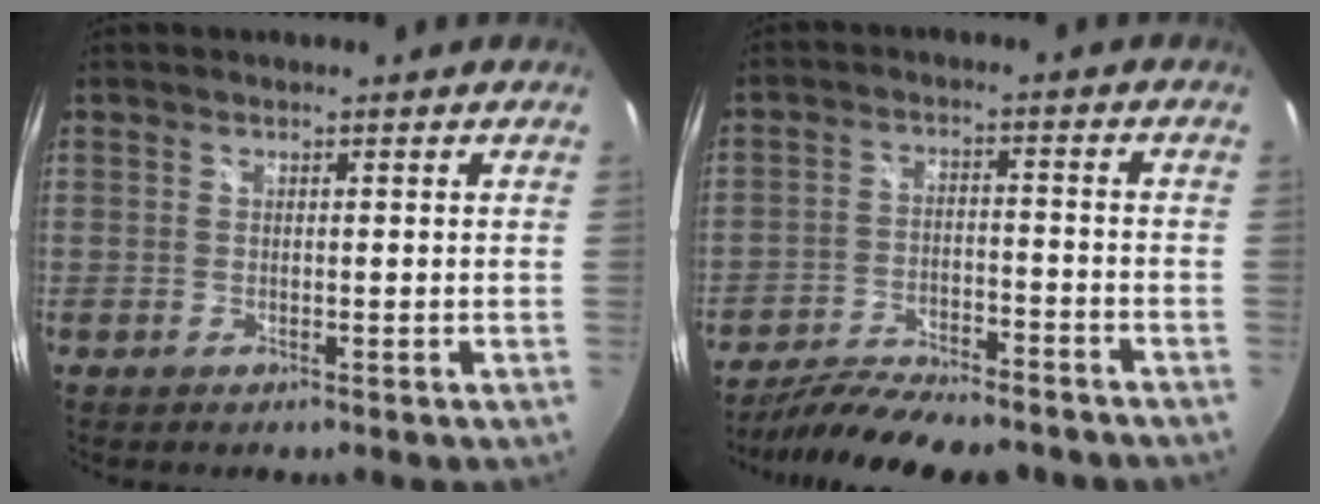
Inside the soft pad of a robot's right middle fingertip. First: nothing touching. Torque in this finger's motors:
{"motor_torque": [1.10, -1.04, 0.17, 0.04]}